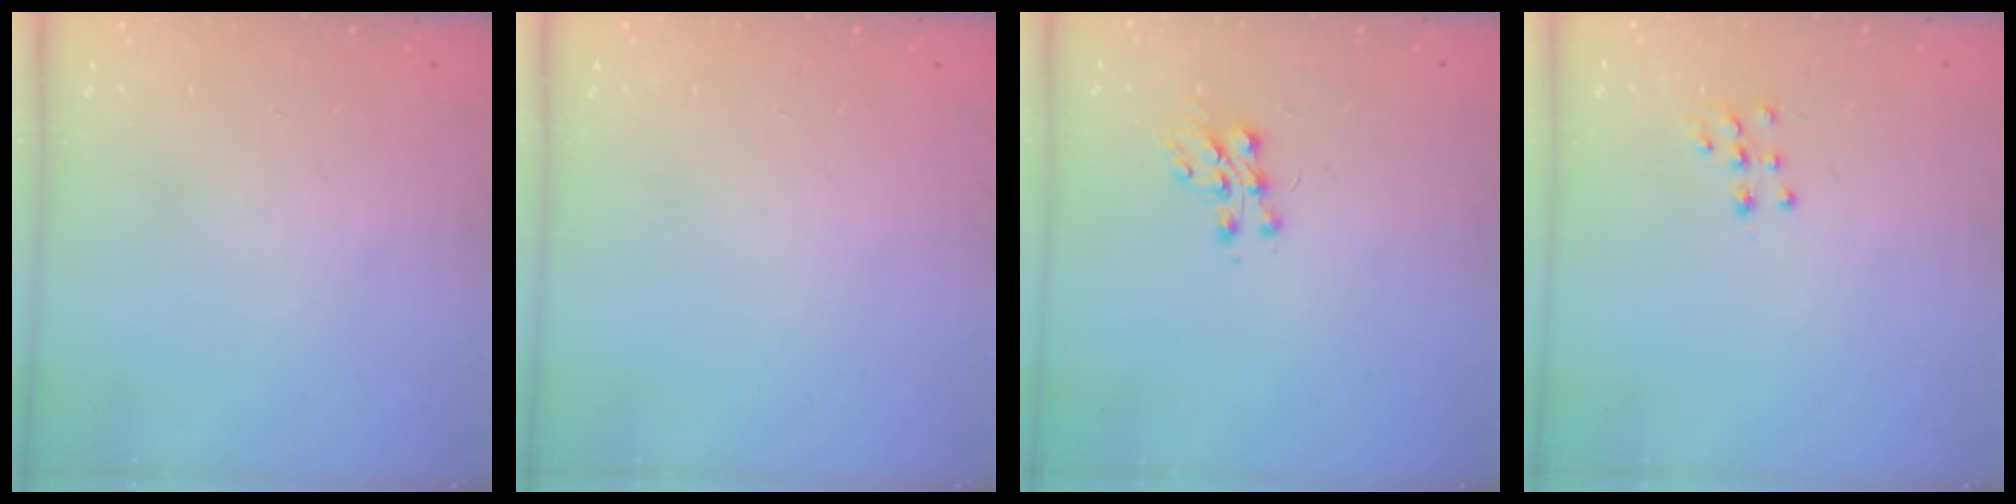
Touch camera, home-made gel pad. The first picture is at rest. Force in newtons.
{"total": 0.0}
{"total": 7.9, "press": 7.8, "slide": 0.6}
{"total": 7.0, "press": 7.0, "slide": 0.3}